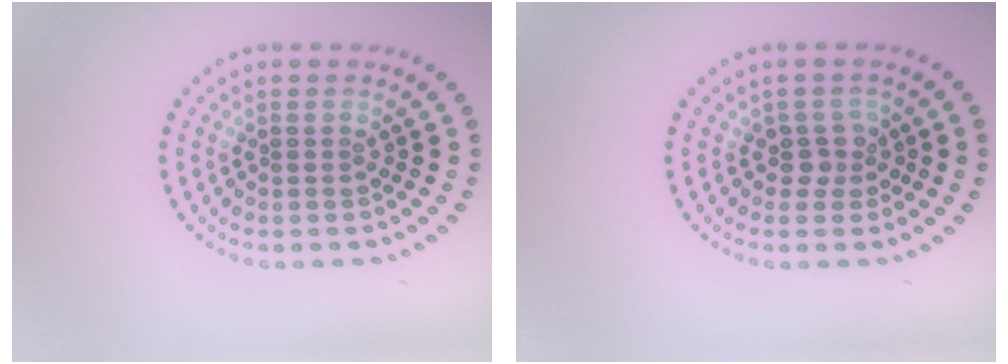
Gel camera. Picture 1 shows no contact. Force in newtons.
{"total": 1.8, "press": 1.4, "slide": 1.1}